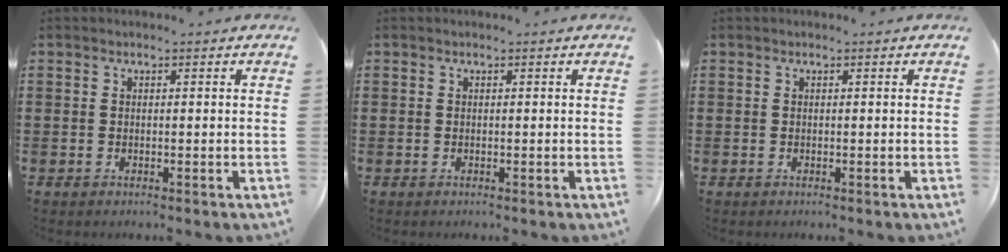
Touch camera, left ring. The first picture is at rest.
{"total": 0.0}
{"total": 0.0}